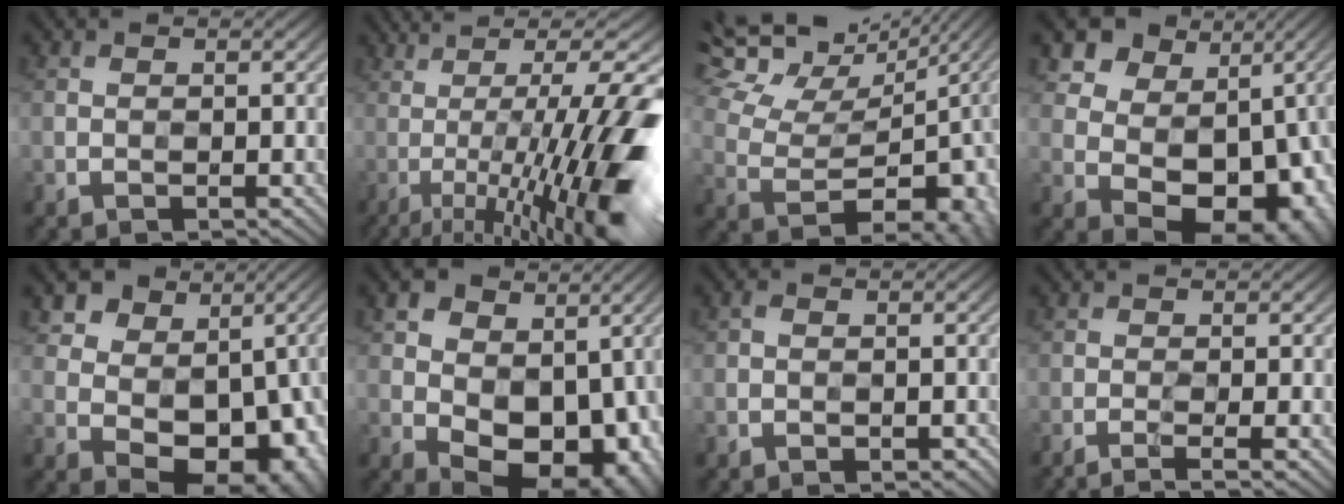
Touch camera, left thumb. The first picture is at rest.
{"total": 15.3, "force": [-2.0, 2.1, 15.1], "torque": [-0.187, 0.019, -0.018]}
{"total": 14.0, "force": [7.6, 7.5, 9.0], "torque": [-0.178, 0.040, 0.130]}
{"total": 12.6, "force": [3.3, 10.1, 6.7], "torque": [-0.100, 0.020, 0.064]}
{"total": 11.1, "force": [2.7, 8.8, 6.2], "torque": [-0.080, 0.011, 0.051]}
{"total": 13.1, "force": [1.0, 9.6, 8.8], "torque": [-0.109, -0.012, 0.030]}
{"total": 1.0, "force": [-0.7, 0.5, 0.5], "torque": [-0.006, 0.001, -0.016]}
{"total": 3.3, "force": [-2.3, -0.1, 2.4], "torque": [-0.036, 0.003, -0.045]}